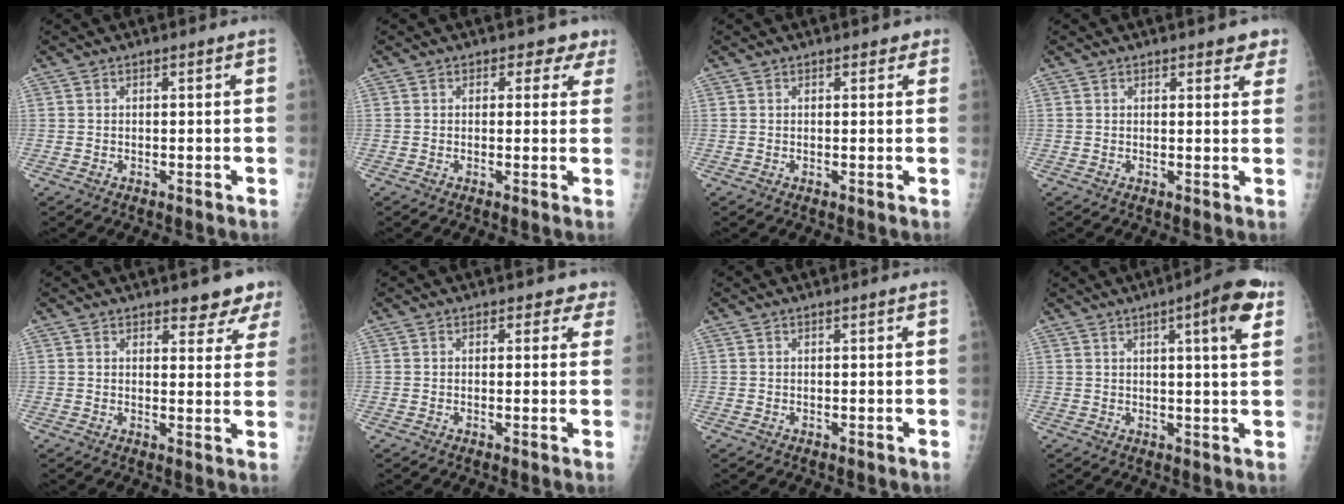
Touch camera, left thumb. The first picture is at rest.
{"total": 3.1, "force": [2.0, 2.4, 0.4], "torque": [0.027, -0.010, 0.008]}
{"total": 1.2, "force": [0.7, 0.9, 0.2], "torque": [0.019, -0.003, 0.003]}
{"total": 3.1, "force": [2.3, 1.6, 1.3], "torque": [0.019, -0.009, 0.022]}
{"total": 5.2, "force": [4.3, 2.3, 2.0], "torque": [0.011, -0.026, 0.045]}
{"total": 2.3, "force": [1.4, 1.7, 0.2], "torque": [0.030, -0.006, 0.002]}
{"total": 0.0}
{"total": 7.3, "force": [3.3, 1.1, 6.4], "torque": [-0.082, -0.005, 0.038]}